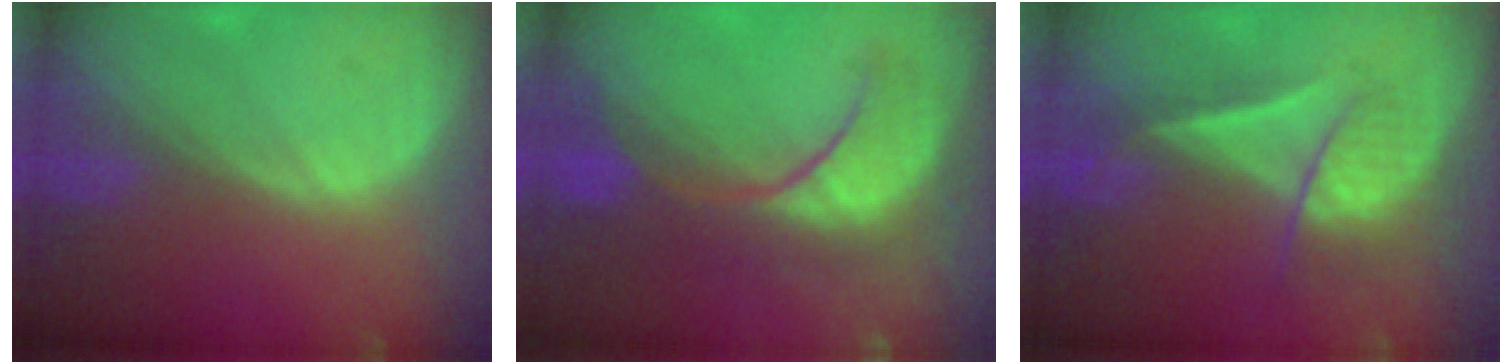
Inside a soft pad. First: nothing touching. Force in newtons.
{"total": 9.6, "press": 9.5, "slide": 1.7}
{"total": 7.1, "press": 6.1, "slide": 3.7}